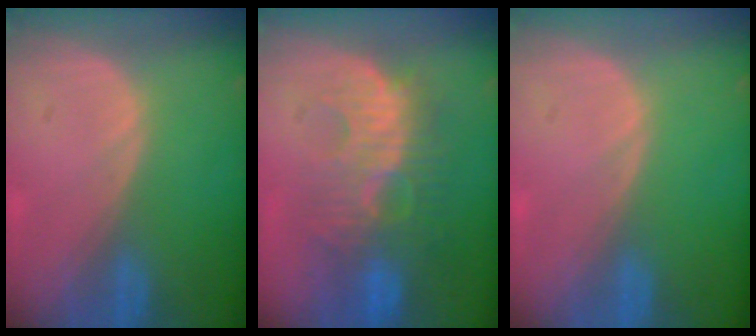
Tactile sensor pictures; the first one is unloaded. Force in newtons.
{"total": 10.0, "press": 9.6, "slide": 2.7}
{"total": 0.0}